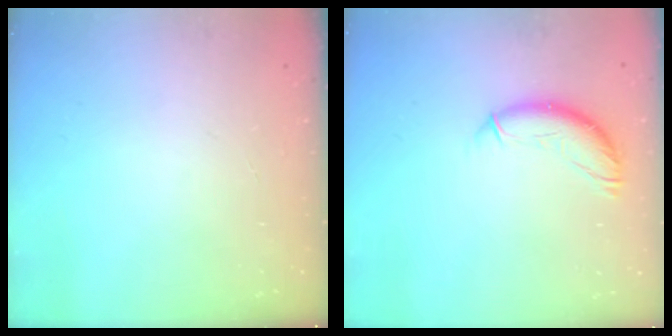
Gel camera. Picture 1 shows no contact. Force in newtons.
{"total": 11.7, "press": 11.6, "slide": 1.2}